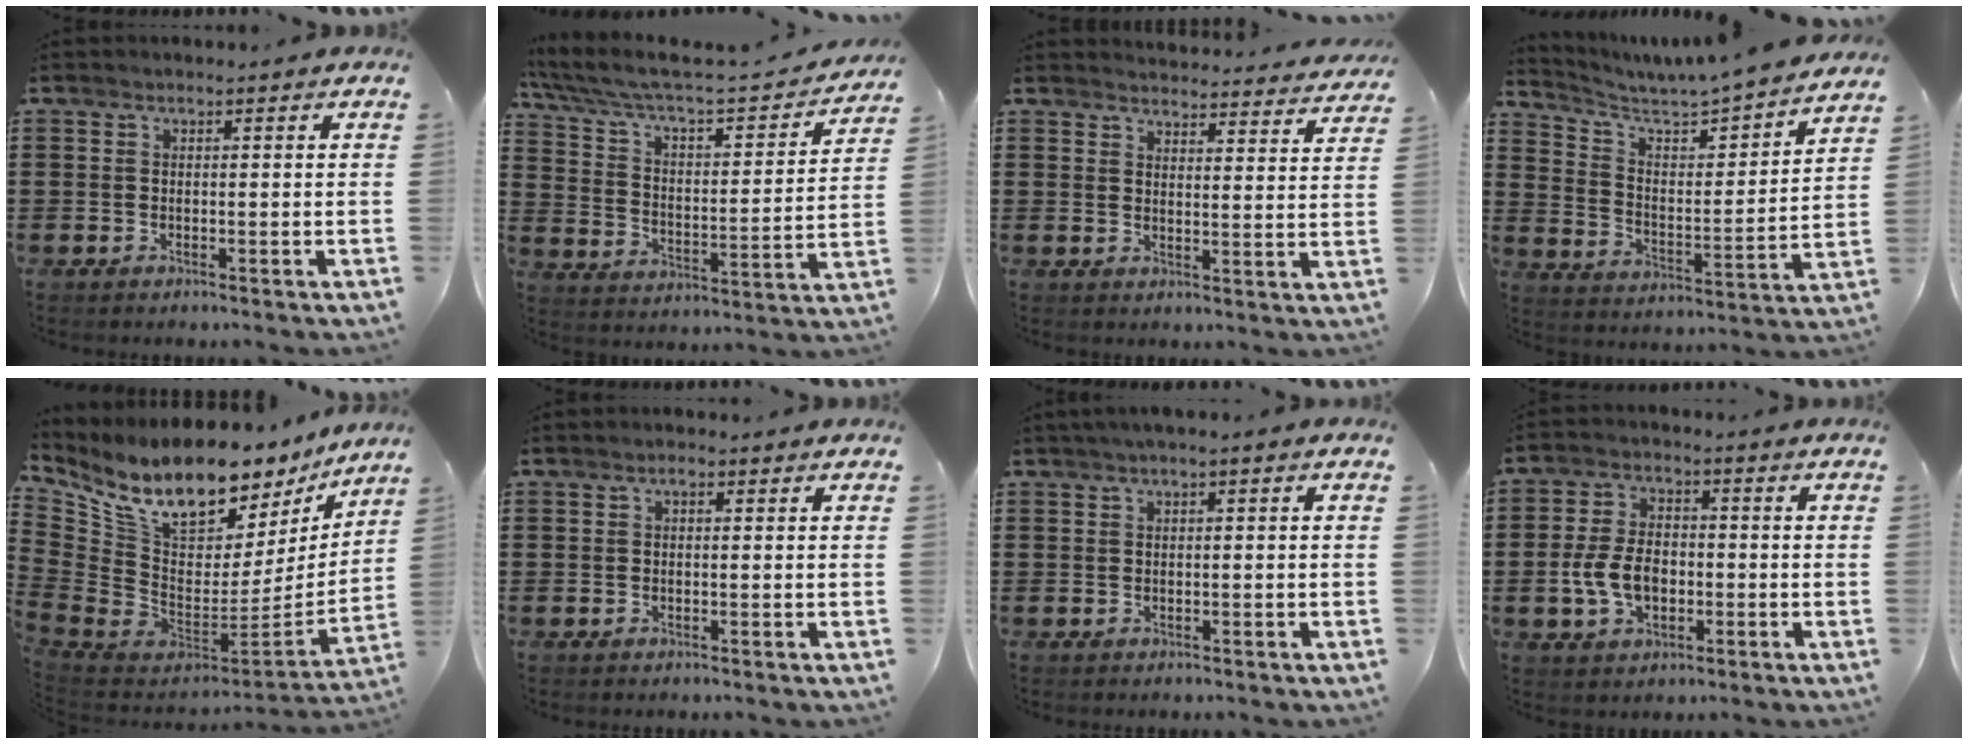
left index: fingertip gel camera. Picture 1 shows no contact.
{"total": 5.0, "force": [4.1, 1.1, 2.6], "torque": [-0.073, -0.040, 0.063]}
{"total": 3.6, "force": [3.6, -0.1, 0.2], "torque": [-0.010, -0.027, 0.062]}
{"total": 3.3, "force": [2.9, 0.1, 1.4], "torque": [-0.047, -0.038, 0.035]}
{"total": 13.0, "force": [10.2, 5.2, 6.1], "torque": [-0.147, -0.087, 0.180]}
{"total": 1.1, "force": [0.0, 0.5, 0.9], "torque": [-0.019, 0.004, -0.002]}
{"total": 1.1, "force": [-0.2, 0.2, 1.1], "torque": [-0.018, -0.003, -0.004]}
{"total": 6.9, "force": [-1.6, 4.3, 5.2], "torque": [-0.120, 0.004, -0.035]}